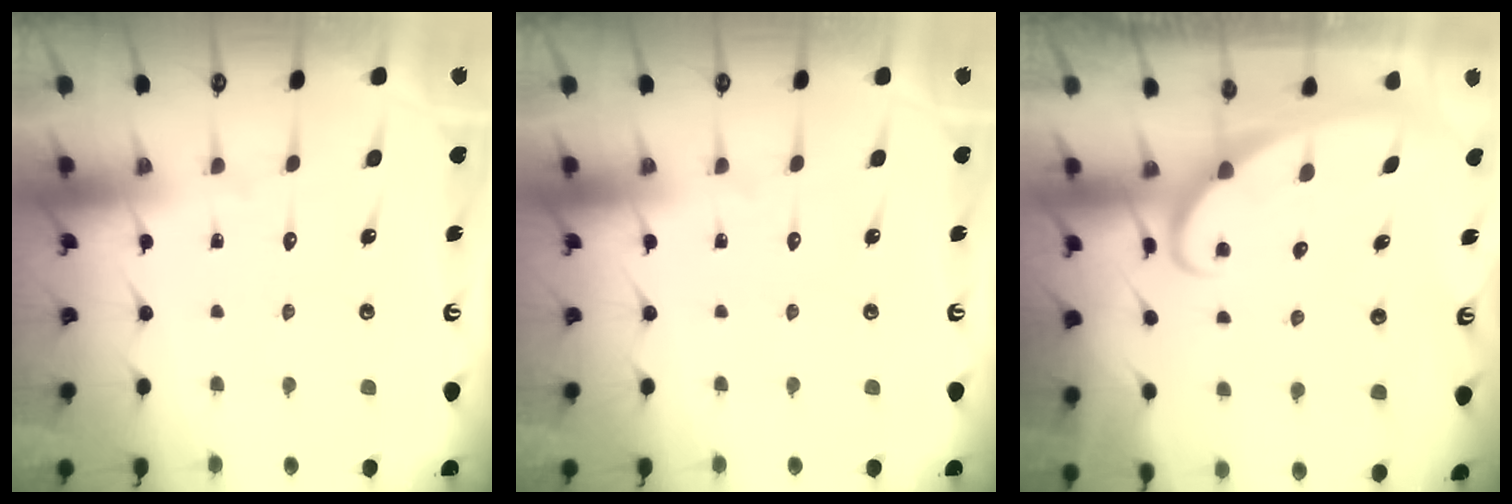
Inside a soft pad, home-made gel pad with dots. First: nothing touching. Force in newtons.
{"total": 0.0}
{"total": 2.5, "press": 2.5, "slide": 0.3}